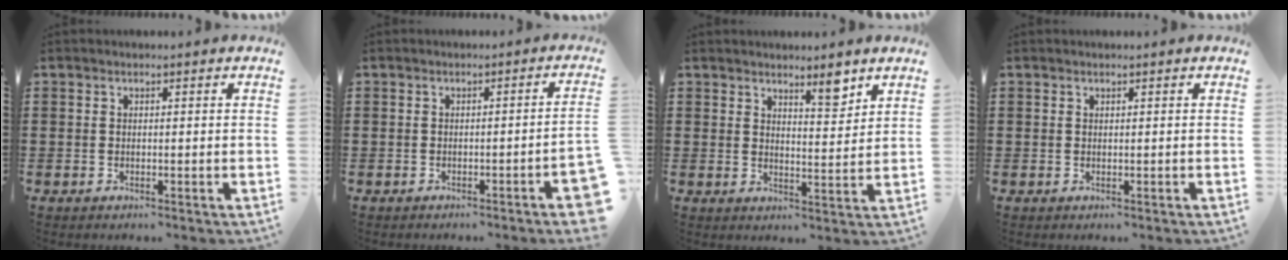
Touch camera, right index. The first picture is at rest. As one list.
[{"total": 2.6, "force": [-1.4, -0.2, 2.2], "torque": [-0.033, -0.007, -0.023]}, {"total": 4.8, "force": [4.0, 1.2, 2.5], "torque": [-0.040, -0.009, 0.068]}, {"total": 0.0}]